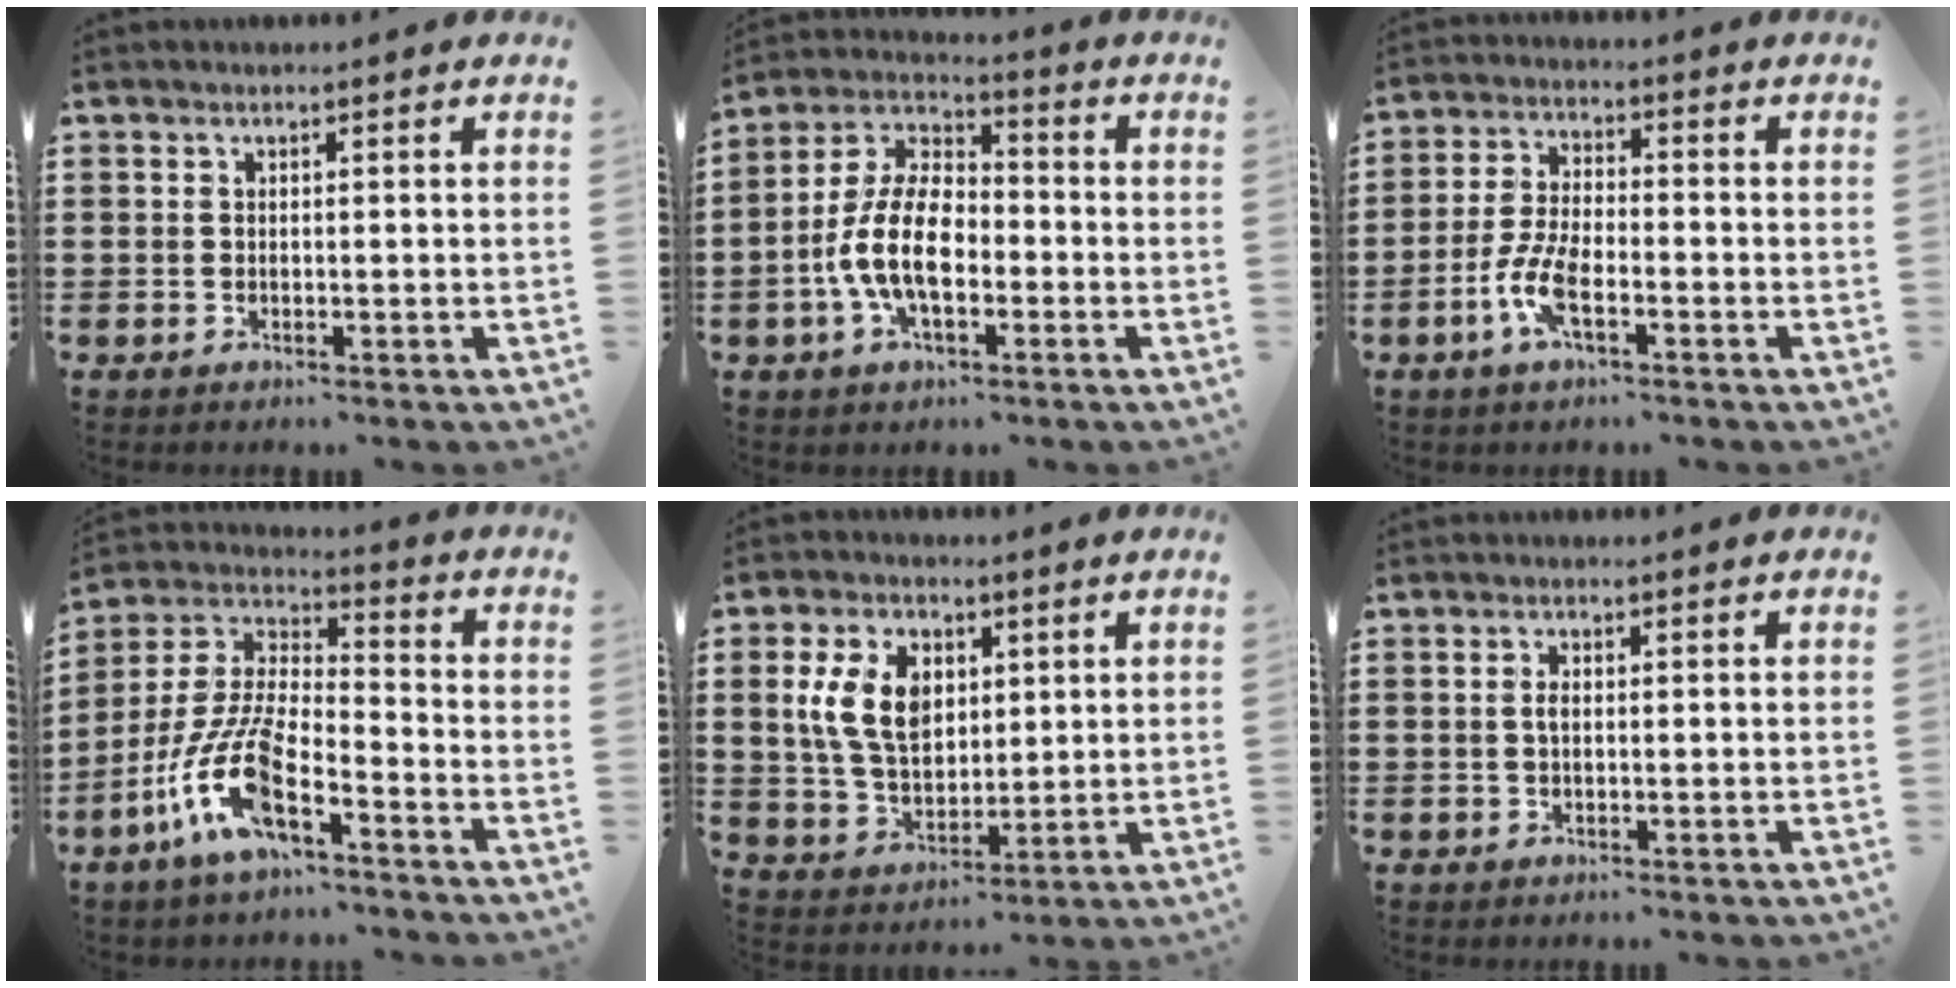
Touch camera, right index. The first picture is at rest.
{"total": 10.8, "force": [-3.1, 5.6, 8.7], "torque": [-0.211, -0.003, -0.065]}
{"total": 6.8, "force": [-2.8, 2.5, 5.6], "torque": [-0.140, -0.011, -0.060]}
{"total": 11.6, "force": [-7.1, 3.3, 8.5], "torque": [-0.215, -0.013, -0.148]}
{"total": 9.1, "force": [2.4, 6.1, 6.4], "torque": [-0.162, 0.013, 0.039]}
{"total": 1.4, "force": [0.0, 0.6, 1.3], "torque": [-0.026, 0.003, -0.002]}